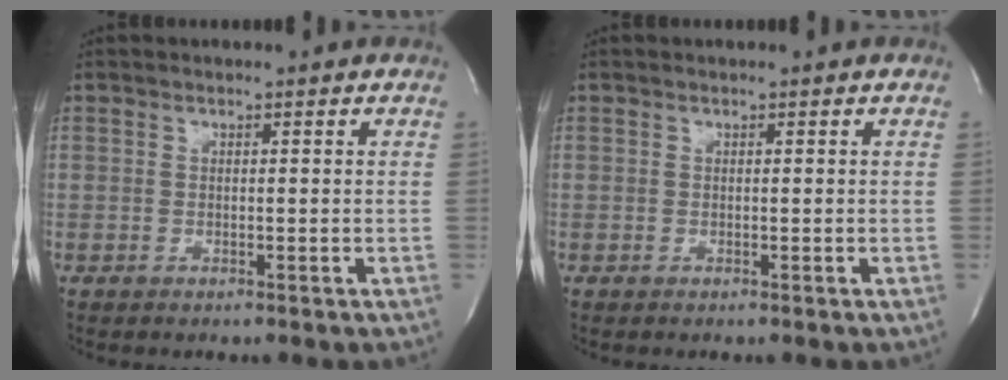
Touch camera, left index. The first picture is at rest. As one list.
[{"total": 0.0}]